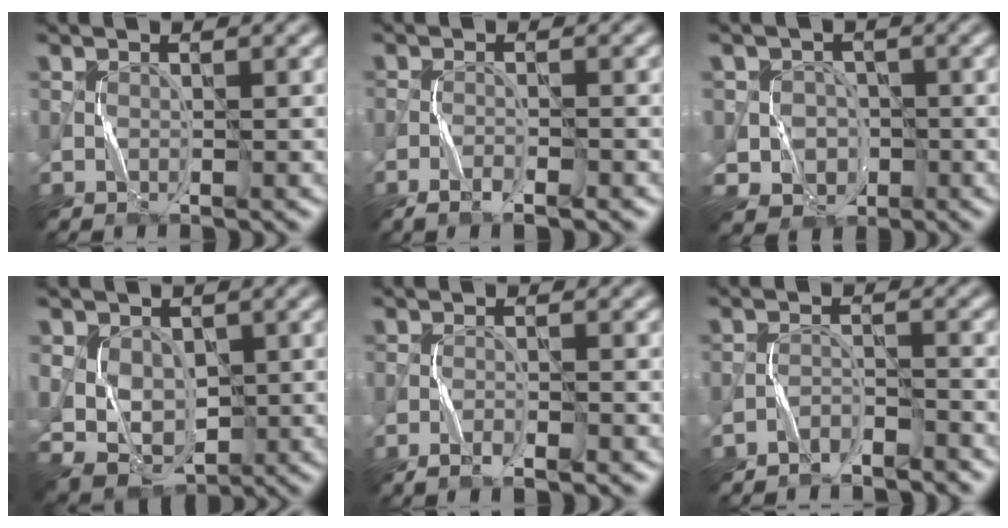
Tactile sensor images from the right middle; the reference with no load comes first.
{"total": 2.7, "force": [-1.9, 0.4, 1.9], "torque": [-0.042, 0.003, -0.034]}
{"total": 4.6, "force": [-1.4, 4.3, 0.6], "torque": [0.000, 0.010, -0.042]}
{"total": 5.9, "force": [0.6, 4.9, 3.2], "torque": [-0.062, 0.000, 0.006]}
{"total": 2.4, "force": [-1.7, 0.3, 1.7], "torque": [-0.037, 0.004, -0.029]}
{"total": 2.2, "force": [-2.2, 0.3, 0.2], "torque": [-0.005, 0.007, -0.045]}